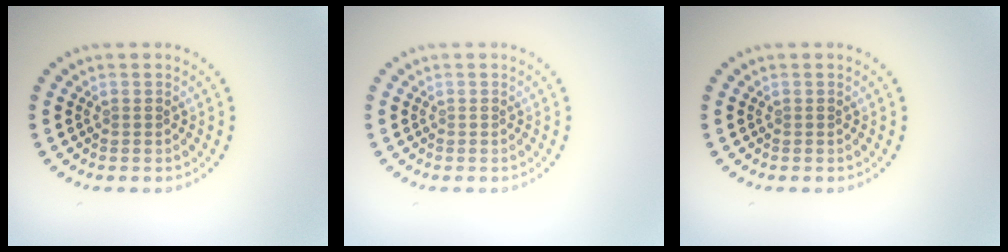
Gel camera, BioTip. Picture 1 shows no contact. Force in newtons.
{"total": 0.0}
{"total": 0.0}